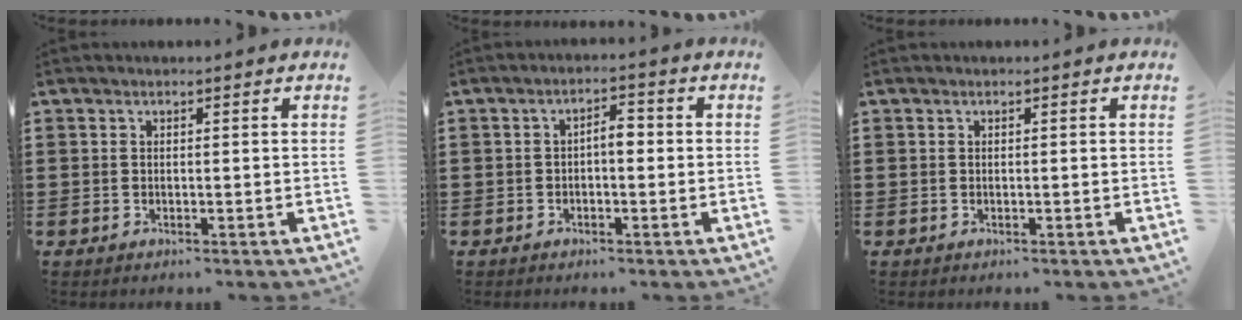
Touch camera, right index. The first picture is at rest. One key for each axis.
{"total": 2.7, "fx": -0.4, "fy": 1.1, "fz": 2.5, "tx": -0.047, "ty": 0.006, "tz": -0.010}
{"total": 0.0}